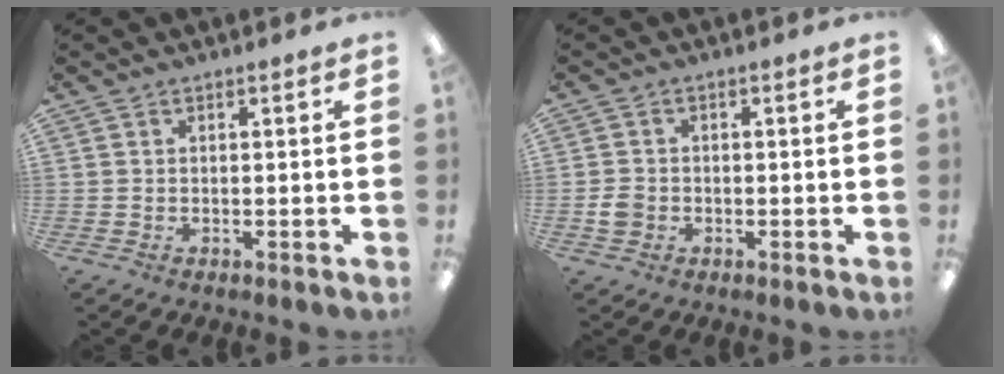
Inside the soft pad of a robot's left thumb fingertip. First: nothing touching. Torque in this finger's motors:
{"motor_torque": [-0.13, 0.16, -0.07, 0.21, 0.01]}